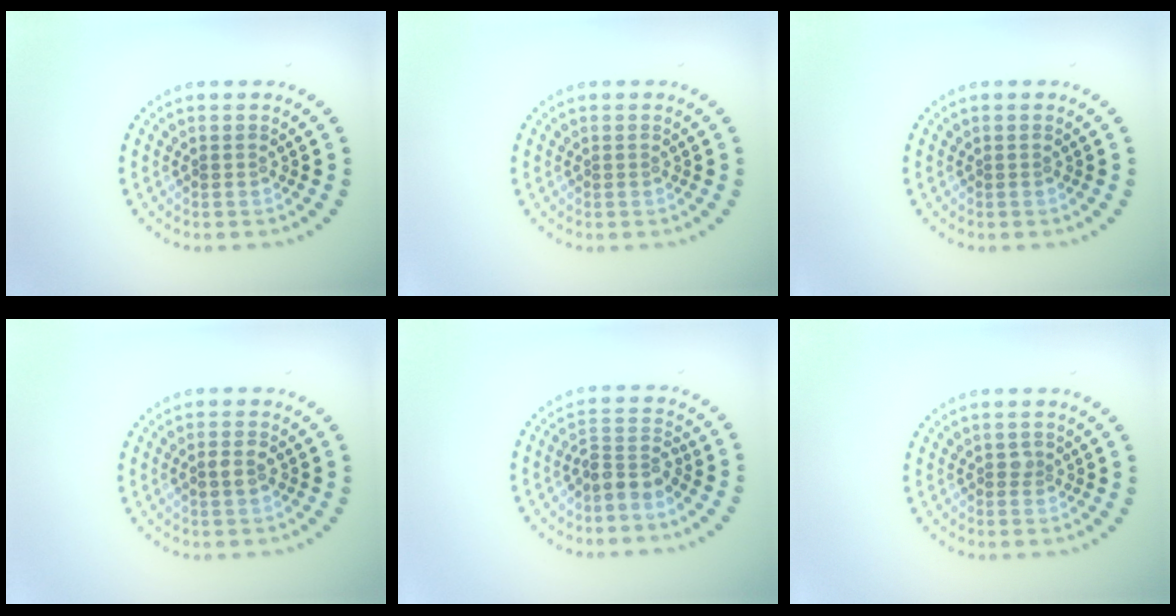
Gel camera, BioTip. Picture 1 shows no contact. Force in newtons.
{"total": 0.0}
{"total": 0.0}
{"total": 1.6, "press": 1.6, "slide": 0.2}
{"total": 2.6, "press": 1.9, "slide": 1.7}
{"total": 0.6, "press": 0.5, "slide": 0.2}